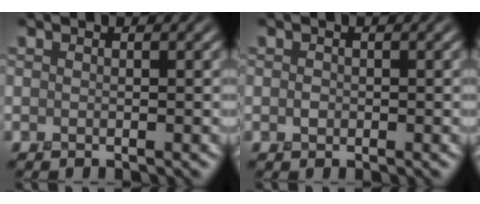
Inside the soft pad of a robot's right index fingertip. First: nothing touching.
{"total": 0.6, "force": [0.0, 0.6, 0.2], "torque": [-0.004, 0.000, -0.005]}